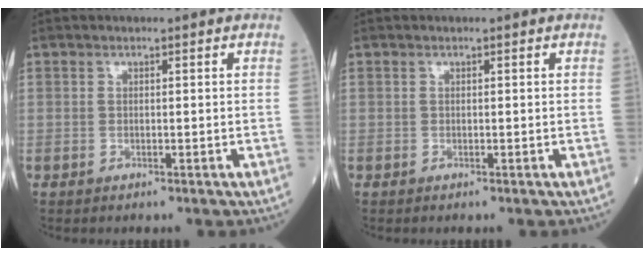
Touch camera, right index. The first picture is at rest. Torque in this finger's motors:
{"motor_torque": [0.00, 0.00, 0.00, 0.00]}